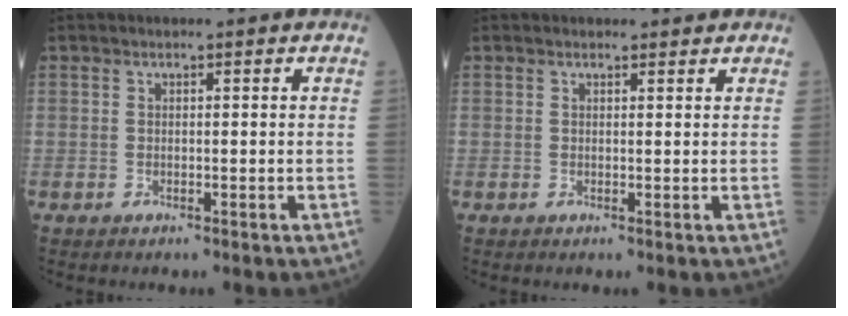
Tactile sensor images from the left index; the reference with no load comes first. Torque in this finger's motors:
{"motor_torque": [-0.29, 0.08, -0.30, 0.00]}